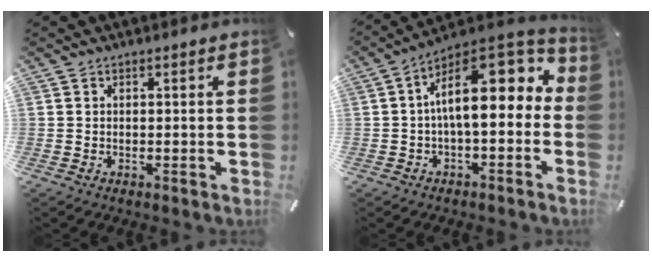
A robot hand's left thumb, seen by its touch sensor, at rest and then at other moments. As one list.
[{"total": 17.3, "force": [3.5, 7.9, 15.0], "torque": [-0.226, -0.025, 0.061]}]